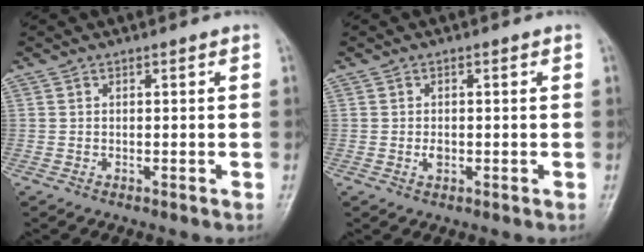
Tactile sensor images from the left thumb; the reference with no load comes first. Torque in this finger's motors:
{"motor_torque": [-0.28, 0.41, 0.10, -0.07, 0.00]}